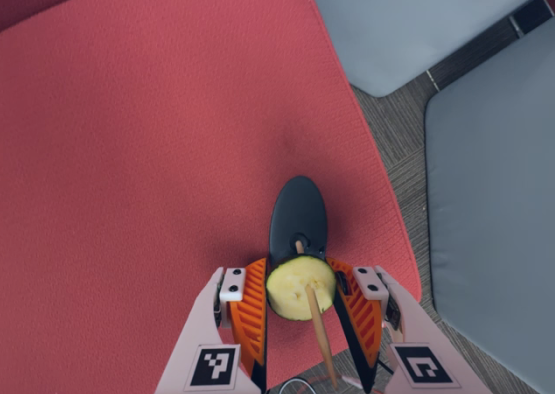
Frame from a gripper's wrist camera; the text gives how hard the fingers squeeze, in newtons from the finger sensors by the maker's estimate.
{"total": 8.7, "left": 8.9, "right": 8.5}